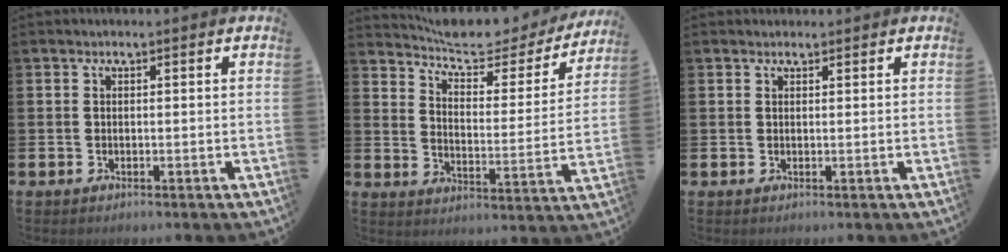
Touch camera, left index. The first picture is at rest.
{"total": 7.4, "force": [6.8, 2.0, 2.3], "torque": [-0.075, -0.047, 0.112]}
{"total": 1.0, "force": [0.9, 0.4, 0.1], "torque": [0.007, 0.001, 0.015]}